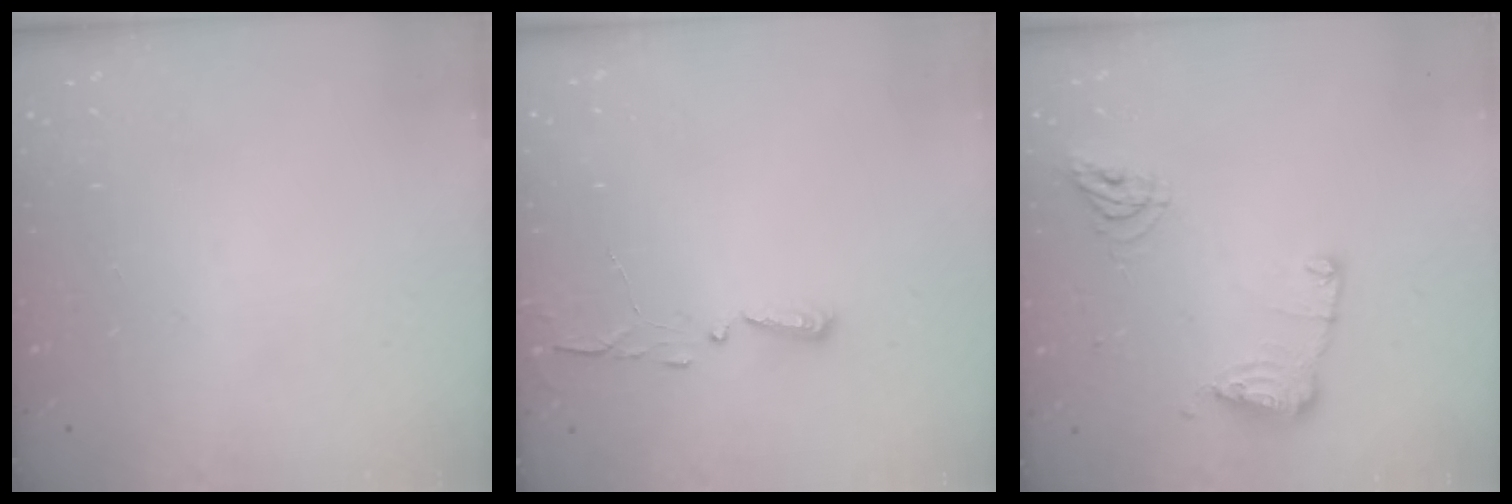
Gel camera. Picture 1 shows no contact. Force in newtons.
{"total": 3.1, "press": 3.1, "slide": 0.3}
{"total": 11.3, "press": 11.2, "slide": 0.9}